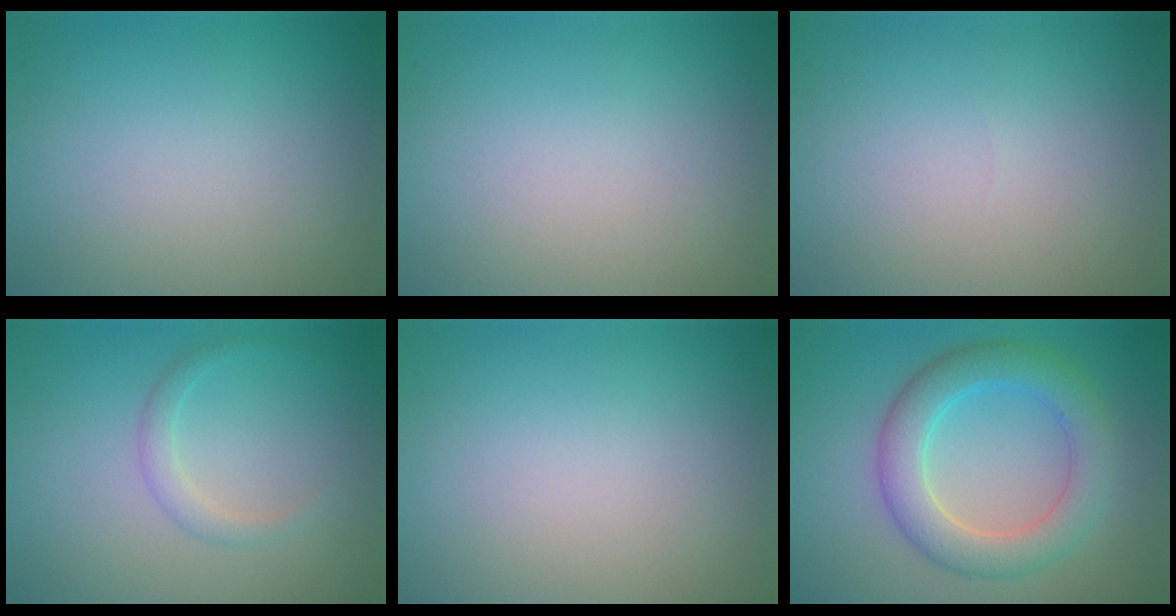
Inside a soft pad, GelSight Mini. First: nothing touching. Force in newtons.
{"total": 0.0}
{"total": 0.0}
{"total": 1.4, "press": 1.4, "slide": 0.1}
{"total": 0.0}
{"total": 5.2, "press": 5.2, "slide": 0.1}